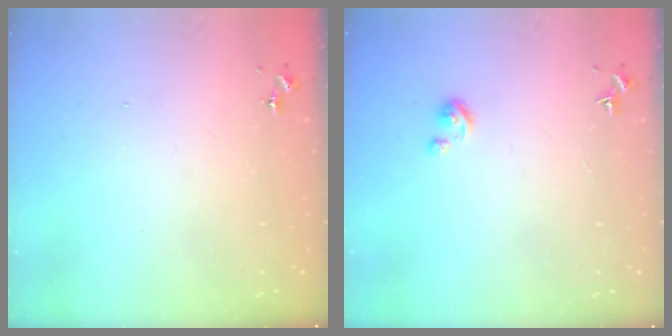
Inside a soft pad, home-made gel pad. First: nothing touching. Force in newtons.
{"total": 2.7, "press": 2.6, "slide": 0.3}